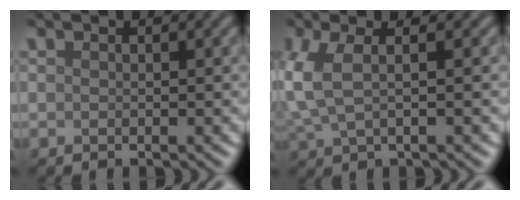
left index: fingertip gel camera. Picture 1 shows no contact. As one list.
[{"total": 3.5, "force": [0.6, 1.4, 3.2], "torque": [-0.083, 0.003, 0.011]}]